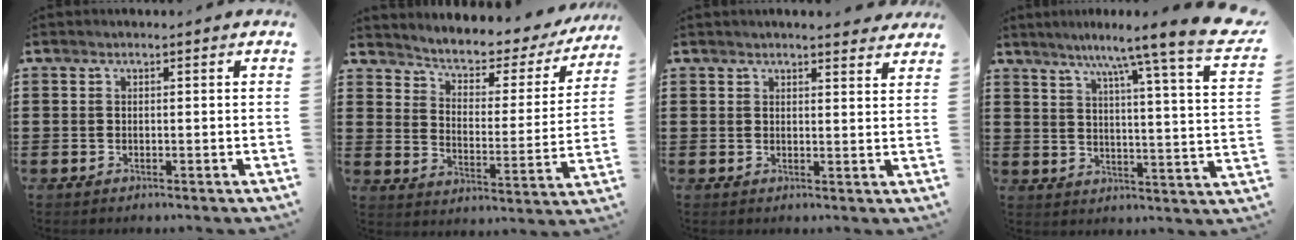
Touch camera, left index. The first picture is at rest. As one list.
[{"total": 3.5, "force": [2.8, 1.2, 1.6], "torque": [-0.049, -0.022, 0.036]}, {"total": 2.5, "force": [2.4, 0.0, 0.5], "torque": [-0.016, -0.004, 0.047]}, {"total": 8.9, "force": [7.3, -1.3, 4.9], "torque": [-0.103, -0.061, 0.109]}]